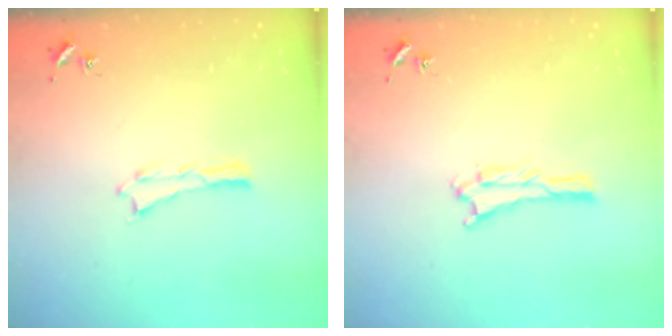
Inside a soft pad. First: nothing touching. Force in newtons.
{"total": 0.6, "press": 0.6, "slide": 0.1}